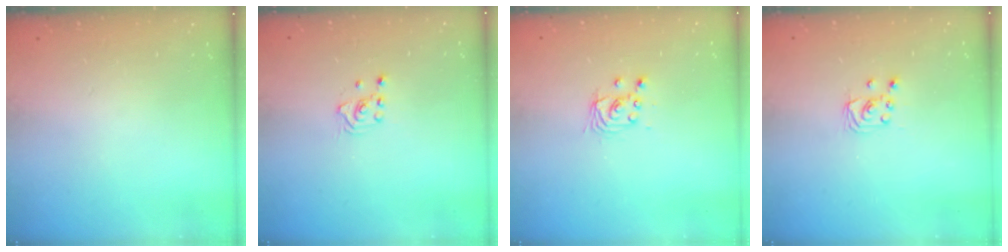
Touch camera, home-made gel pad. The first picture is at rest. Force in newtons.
{"total": 1.6, "press": 1.5, "slide": 0.2}
{"total": 2.9, "press": 2.9, "slide": 0.2}
{"total": 2.3, "press": 2.2, "slide": 0.3}